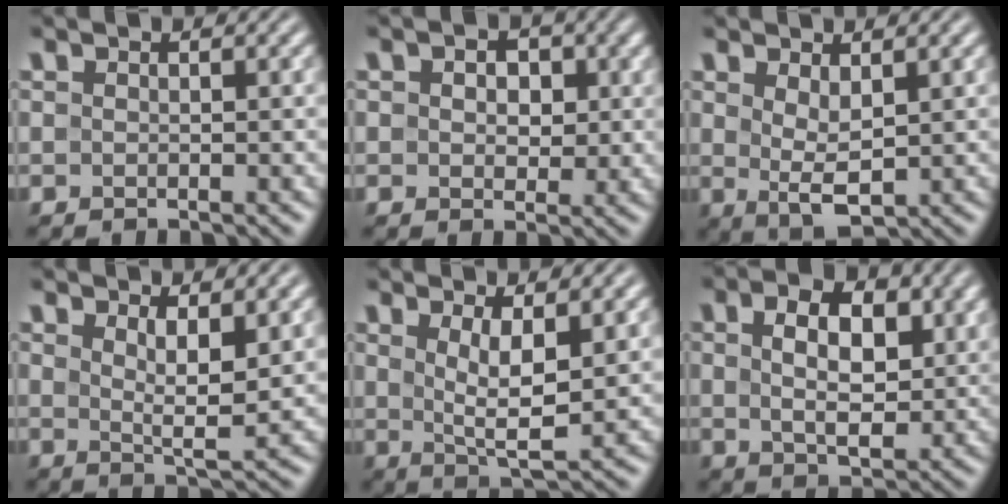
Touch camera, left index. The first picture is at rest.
{"total": 3.2, "force": [0.8, 2.2, 2.1], "torque": [-0.022, 0.006, 0.001]}
{"total": 2.8, "force": [0.8, 1.1, 2.5], "torque": [-0.050, -0.007, 0.020]}
{"total": 3.2, "force": [1.3, 0.8, 2.8], "torque": [-0.050, -0.012, 0.027]}
{"total": 4.3, "force": [1.3, 1.2, 3.9], "torque": [-0.073, -0.012, 0.029]}
{"total": 6.6, "force": [1.8, 3.8, 5.1], "torque": [-0.084, 0.002, 0.027]}